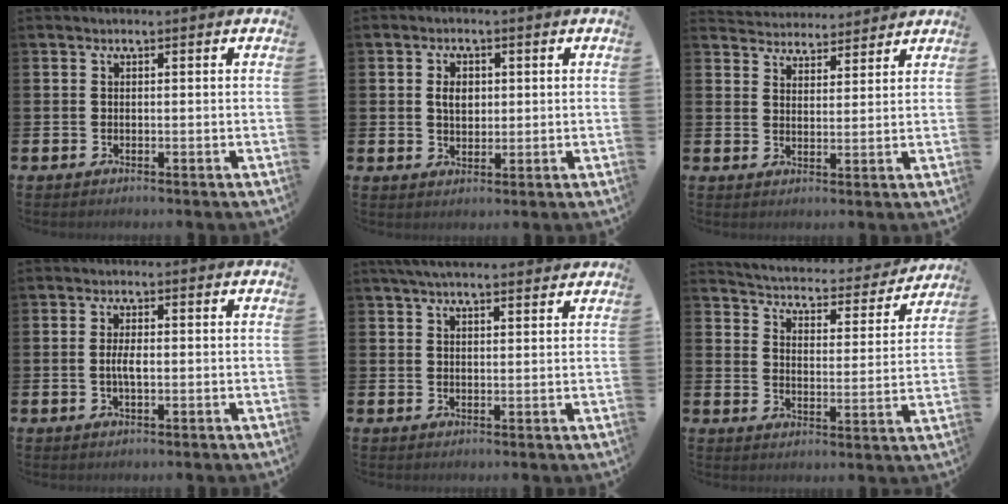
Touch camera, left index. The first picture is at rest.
{"total": 2.9, "force": [0.8, 2.0, 1.9], "torque": [-0.025, 0.003, 0.009]}
{"total": 4.2, "force": [4.1, 0.8, -0.6], "torque": [-0.009, -0.023, 0.075]}
{"total": 2.6, "force": [-0.2, 1.0, 2.4], "torque": [-0.044, 0.000, -0.004]}
{"total": 4.2, "force": [3.8, 0.7, 1.6], "torque": [-0.036, -0.007, 0.070]}
{"total": 4.3, "force": [4.2, 1.0, 0.6], "torque": [-0.030, -0.041, 0.062]}